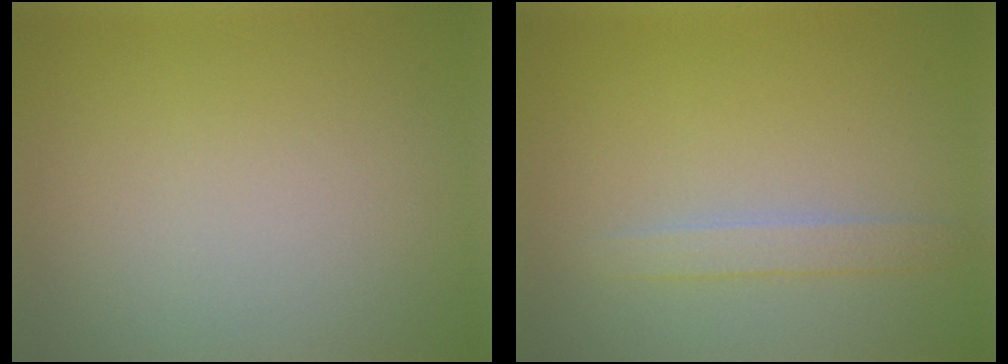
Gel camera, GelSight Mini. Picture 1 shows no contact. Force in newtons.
{"total": 1.7, "press": 1.7, "slide": 0.0}